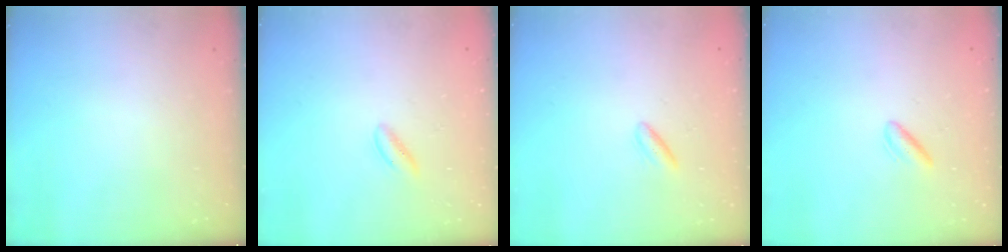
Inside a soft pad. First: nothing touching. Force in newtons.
{"total": 2.3, "press": 2.2, "slide": 0.9}
{"total": 2.5, "press": 2.2, "slide": 1.2}
{"total": 2.4, "press": 2.1, "slide": 1.2}